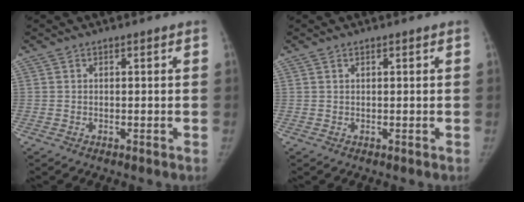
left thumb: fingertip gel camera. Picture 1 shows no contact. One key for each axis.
{"total": 0.0}